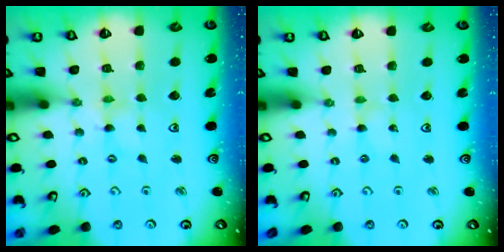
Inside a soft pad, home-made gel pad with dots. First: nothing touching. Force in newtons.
{"total": 0.6, "press": 0.6, "slide": 0.1}